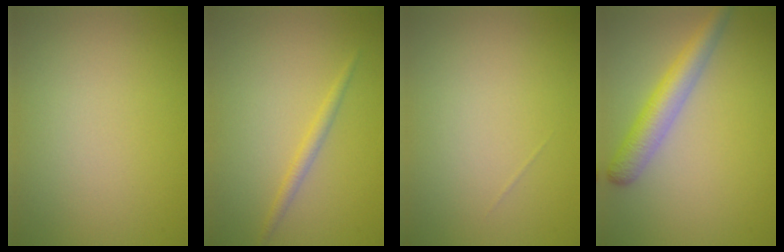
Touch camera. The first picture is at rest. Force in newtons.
{"total": 1.3, "press": 1.3, "slide": 0.1}
{"total": 0.0}
{"total": 3.9, "press": 3.9, "slide": 0.2}